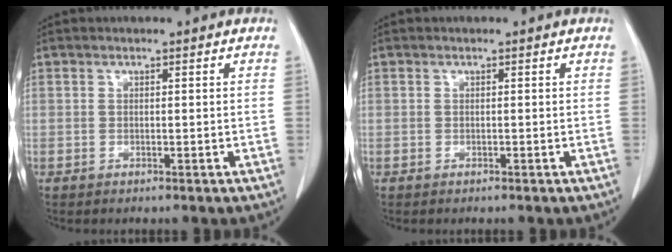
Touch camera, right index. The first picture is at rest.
{"total": 0.0}